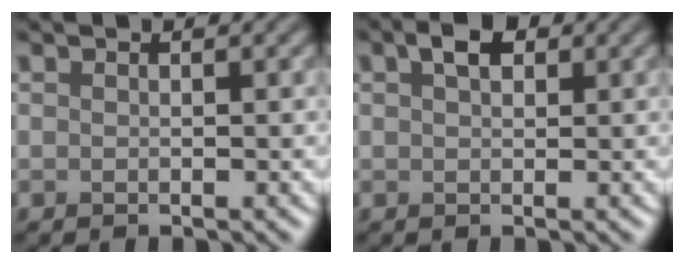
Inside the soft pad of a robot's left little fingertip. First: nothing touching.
{"total": 2.3, "force": [1.0, 1.3, 1.5], "torque": [-0.027, 0.008, 0.016]}